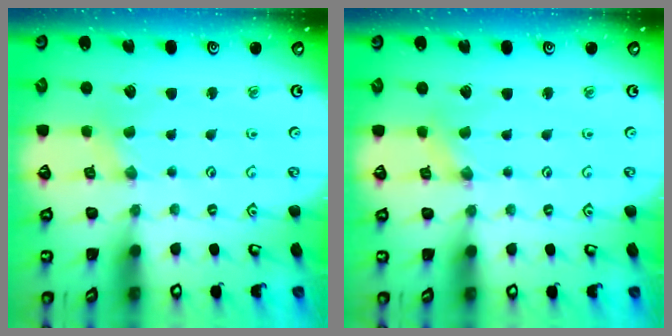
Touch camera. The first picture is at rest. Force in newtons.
{"total": 0.0}